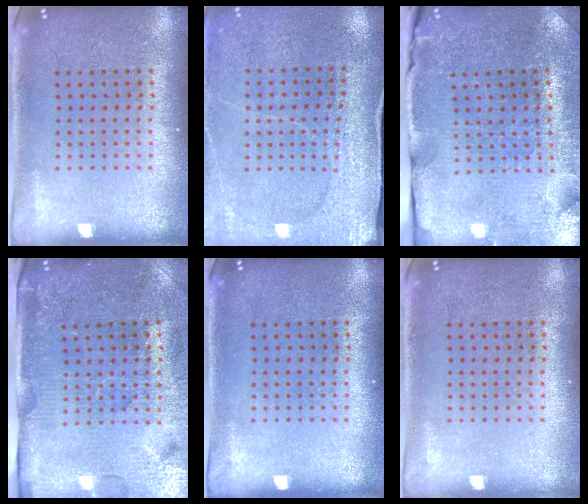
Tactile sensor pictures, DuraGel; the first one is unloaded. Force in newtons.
{"total": 3.0, "press": 3.0, "slide": 0.2}
{"total": 3.6, "press": 3.6, "slide": 0.4}
{"total": 4.4, "press": 3.9, "slide": 2.2}
{"total": 0.0}
{"total": 0.0}